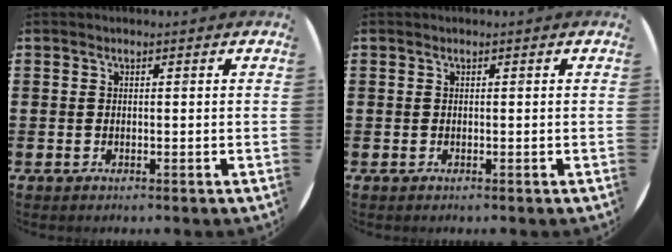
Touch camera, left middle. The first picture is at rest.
{"total": 0.0}